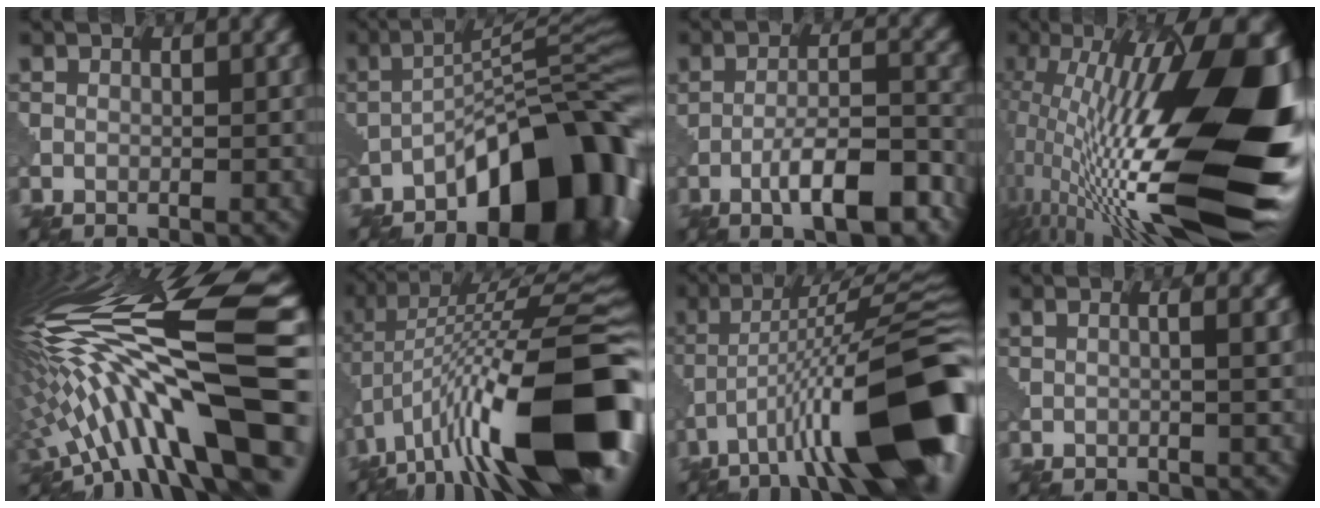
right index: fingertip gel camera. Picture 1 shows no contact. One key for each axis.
{"total": 13.2, "fx": -7.3, "fy": 4.4, "fz": 10.0, "tx": -0.138, "ty": 0.012, "tz": -0.118}
{"total": 6.4, "fx": -3.3, "fy": 1.6, "fz": 5.3, "tx": -0.089, "ty": 0.011, "tz": -0.048}
{"total": 19.2, "fx": 0.2, "fy": 5.6, "fz": 18.3, "tx": -0.314, "ty": 0.014, "tz": 0.006}
{"total": 16.1, "fx": -1.4, "fy": 3.8, "fz": 15.6, "tx": -0.263, "ty": 0.028, "tz": -0.020}
{"total": 17.7, "fx": -6.3, "fy": 5.9, "fz": 15.5, "tx": -0.247, "ty": 0.040, "tz": -0.115}
{"total": 14.7, "fx": -6.4, "fy": 3.4, "fz": 12.7, "tx": -0.203, "ty": 0.020, "tz": -0.094}
{"total": 2.0, "fx": 0.4, "fy": 0.8, "fz": 1.8, "tx": -0.011, "ty": 0.004, "tz": -0.002}